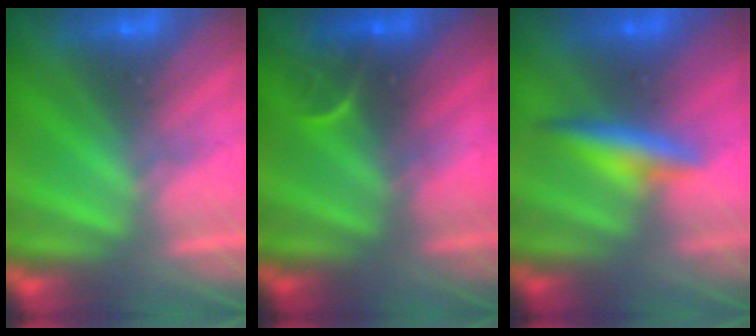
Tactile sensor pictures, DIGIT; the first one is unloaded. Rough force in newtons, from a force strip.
{"total": 2.8}
{"total": 2.1}